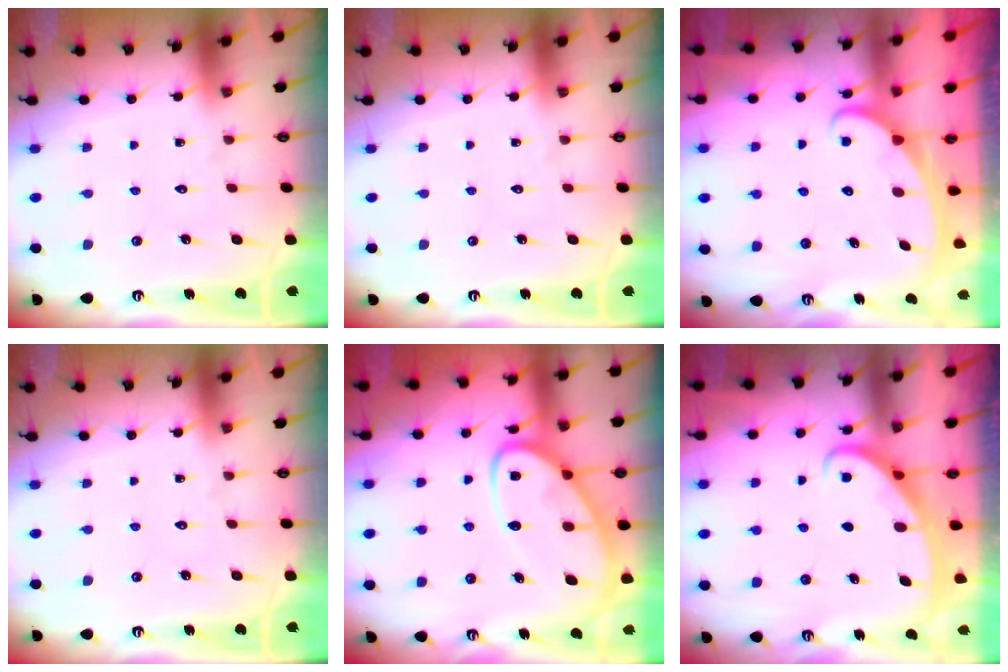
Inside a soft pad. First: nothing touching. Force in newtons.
{"total": 0.0}
{"total": 2.4, "press": 2.4, "slide": 0.4}
{"total": 0.0}
{"total": 13.7, "press": 13.6, "slide": 1.4}
{"total": 2.6, "press": 2.6, "slide": 0.3}